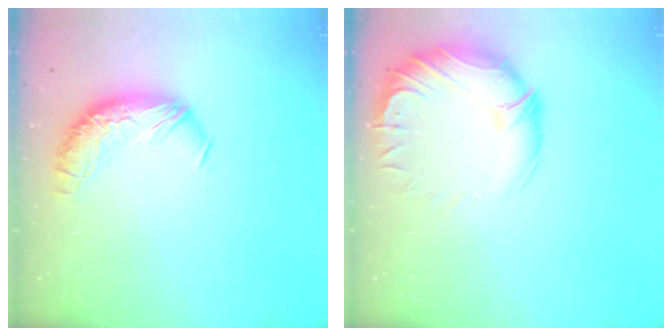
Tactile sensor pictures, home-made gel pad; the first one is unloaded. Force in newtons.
{"total": 2.9, "press": 0.9, "slide": 2.8}